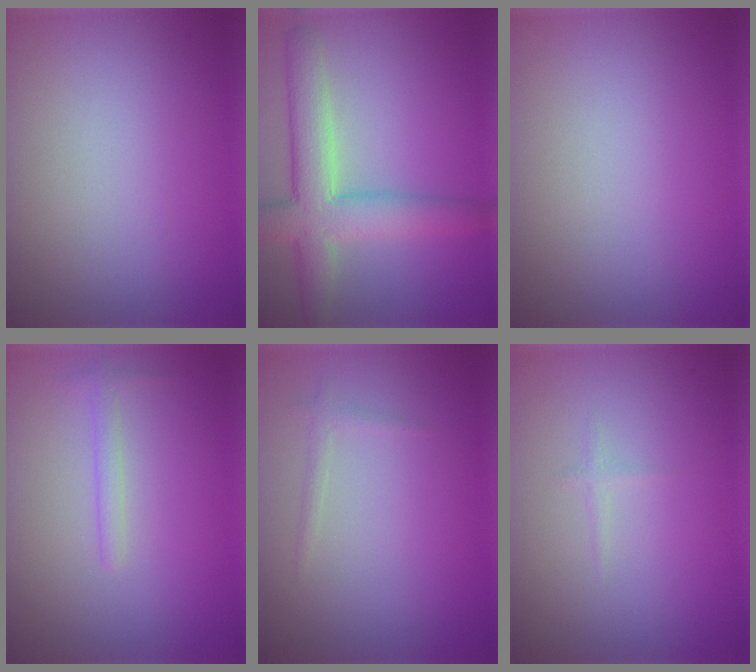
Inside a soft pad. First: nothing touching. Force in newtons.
{"total": 6.3, "press": 6.3, "slide": 0.3}
{"total": 0.0}
{"total": 1.1, "press": 1.1, "slide": 0.0}
{"total": 0.7, "press": 0.7, "slide": 0.1}
{"total": 0.5, "press": 0.5, "slide": 0.0}